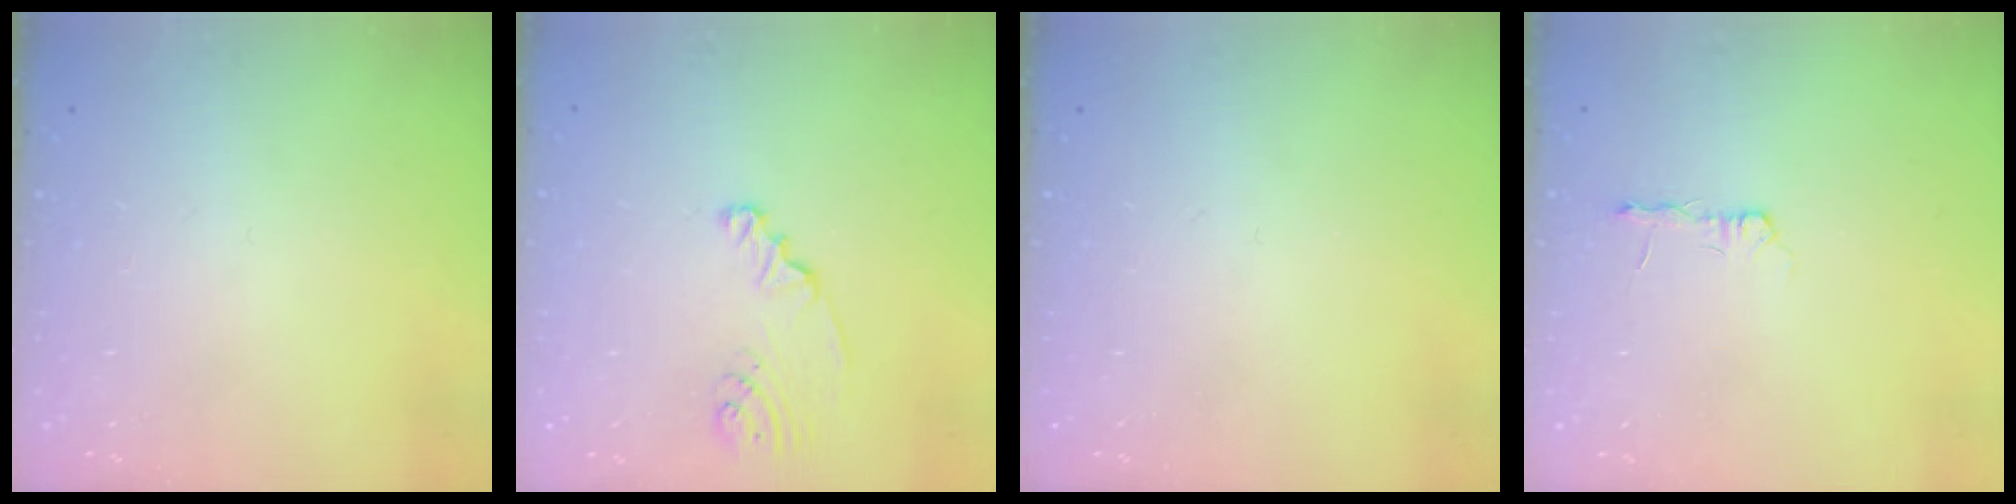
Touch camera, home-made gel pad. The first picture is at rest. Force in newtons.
{"total": 2.3, "press": 2.3, "slide": 0.3}
{"total": 0.0}
{"total": 2.7, "press": 2.7, "slide": 0.4}